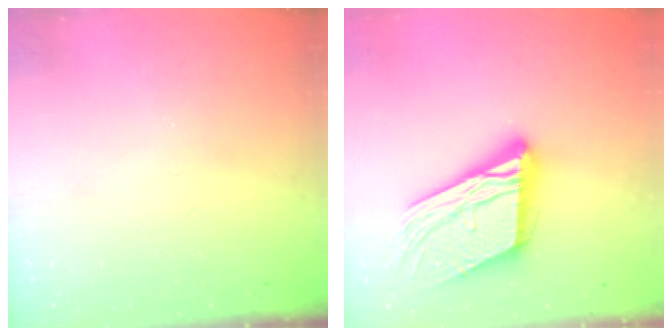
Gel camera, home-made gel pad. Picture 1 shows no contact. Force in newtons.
{"total": 21.2, "press": 21.0, "slide": 2.9}